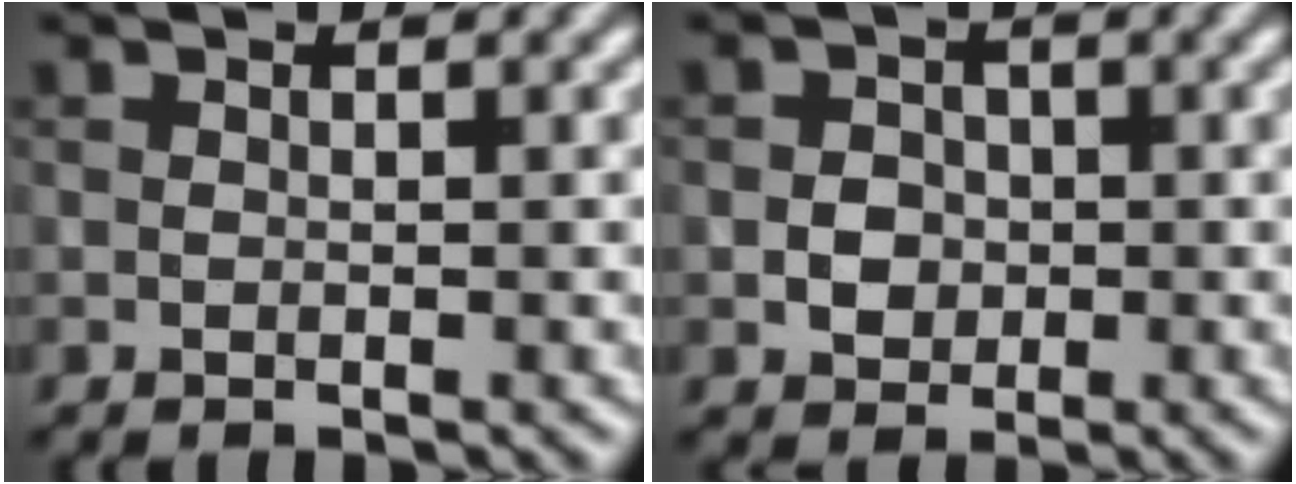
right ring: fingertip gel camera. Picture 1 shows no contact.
{"total": 2.2, "force": [-0.4, 1.9, 0.9], "torque": [-0.006, 0.000, -0.010]}